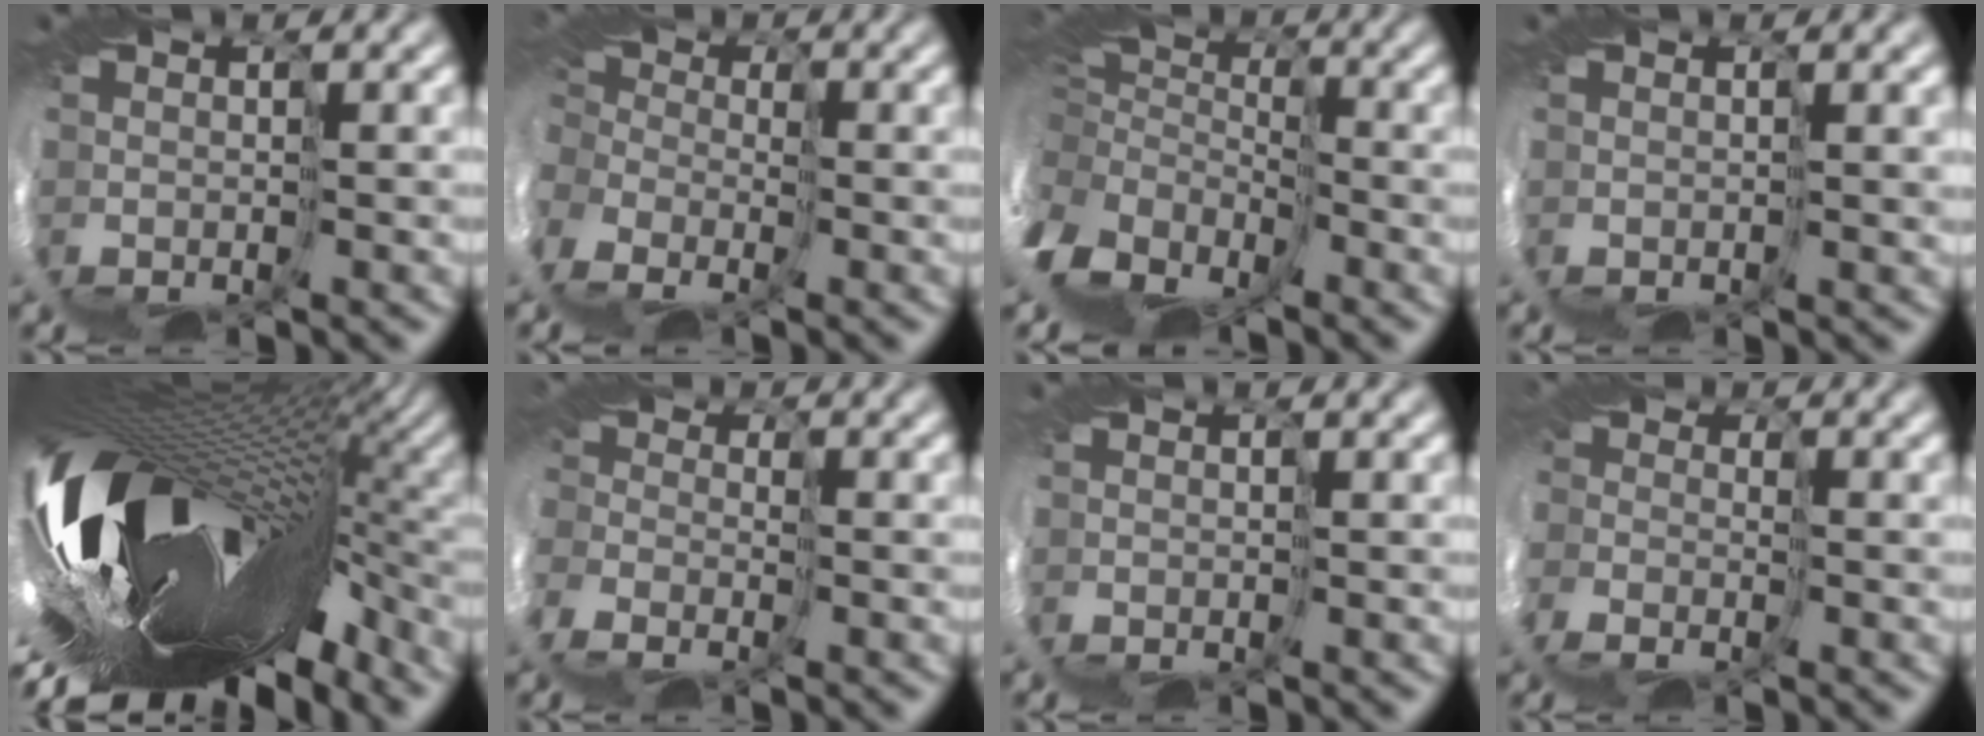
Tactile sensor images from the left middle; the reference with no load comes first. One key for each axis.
{"total": 9.1, "fx": -4.8, "fy": 6.4, "fz": 4.4, "tx": -0.112, "ty": -0.027, "tz": -0.066}
{"total": 10.2, "fx": -3.3, "fy": 7.5, "fz": 6.0, "tx": -0.198, "ty": -0.020, "tz": -0.049}
{"total": 1.3, "fx": 0.7, "fy": -0.1, "fz": 1.1, "tx": -0.023, "ty": 0.000, "tz": 0.007}
{"total": 14.9, "fx": -4.6, "fy": 7.1, "fz": 12.3, "tx": -0.211, "ty": -0.043, "tz": -0.067}
{"total": 5.0, "fx": -3.0, "fy": 3.4, "fz": 2.1, "tx": -0.048, "ty": -0.020, "tz": -0.045}
{"total": 0.0}
{"total": 5.8, "fx": -2.9, "fy": 4.3, "fz": 2.7, "tx": -0.052, "ty": -0.009, "tz": -0.051}